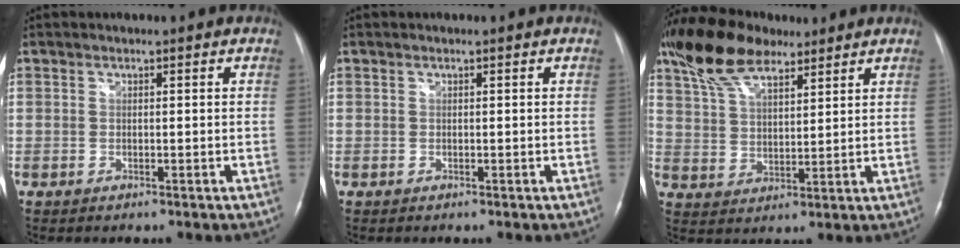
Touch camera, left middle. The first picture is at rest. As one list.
[{"total": 0.0}, {"total": 10.8, "force": [7.7, 4.0, 6.5], "torque": [-0.135, 0.026, 0.147]}]